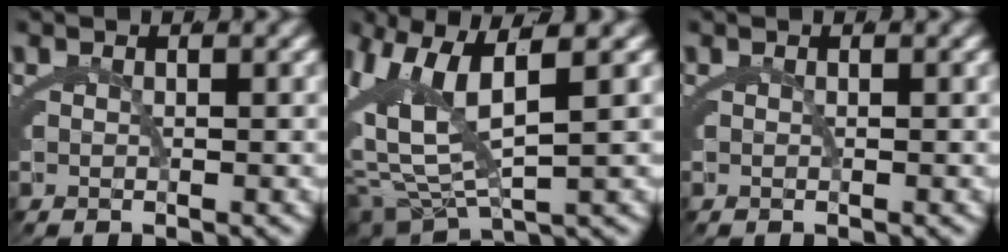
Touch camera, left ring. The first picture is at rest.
{"total": 8.8, "force": [1.5, 4.9, 7.2], "torque": [-0.154, -0.004, 0.034]}
{"total": 0.0}